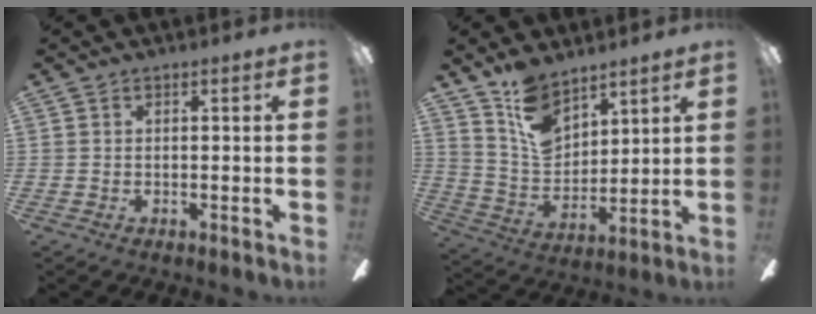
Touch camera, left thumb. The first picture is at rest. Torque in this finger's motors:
{"motor_torque": [0.26, 0.24, -0.21, -0.08, 0.05]}